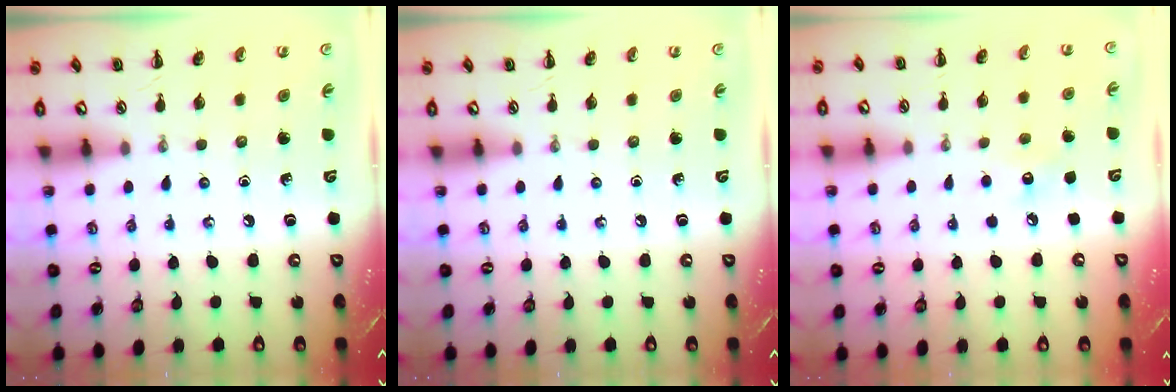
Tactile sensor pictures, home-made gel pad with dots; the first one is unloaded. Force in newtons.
{"total": 0.0}
{"total": 5.5, "press": 5.3, "slide": 1.4}